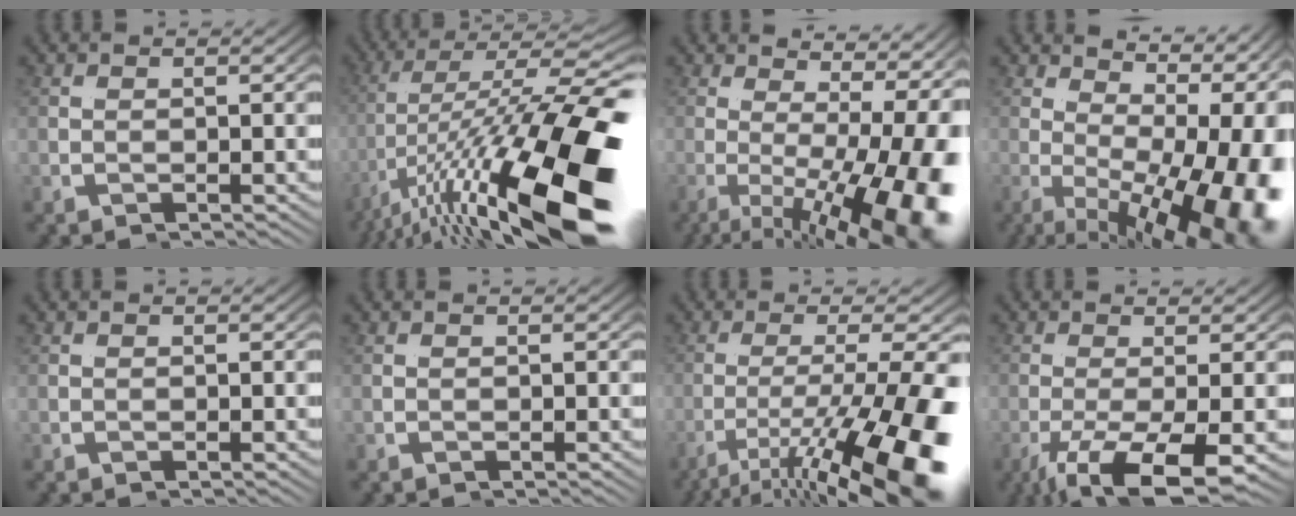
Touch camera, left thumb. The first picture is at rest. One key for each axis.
{"total": 13.3, "fx": -4.9, "fy": 2.4, "fz": 12.1, "tx": -0.215, "ty": 0.009, "tz": -0.078}
{"total": 8.7, "fx": -1.9, "fy": 0.3, "fz": 8.5, "tx": -0.122, "ty": 0.007, "tz": -0.027}
{"total": 11.0, "fx": -2.4, "fy": 2.9, "fz": 10.3, "tx": -0.153, "ty": 0.005, "tz": -0.031}
{"total": 0.0}
{"total": 0.0}
{"total": 8.6, "fx": -3.7, "fy": -0.2, "fz": 7.7, "tx": -0.123, "ty": 0.016, "tz": -0.066}
{"total": 4.9, "fx": -2.7, "fy": -0.4, "fz": 4.1, "tx": -0.065, "ty": 0.003, "tz": -0.050}